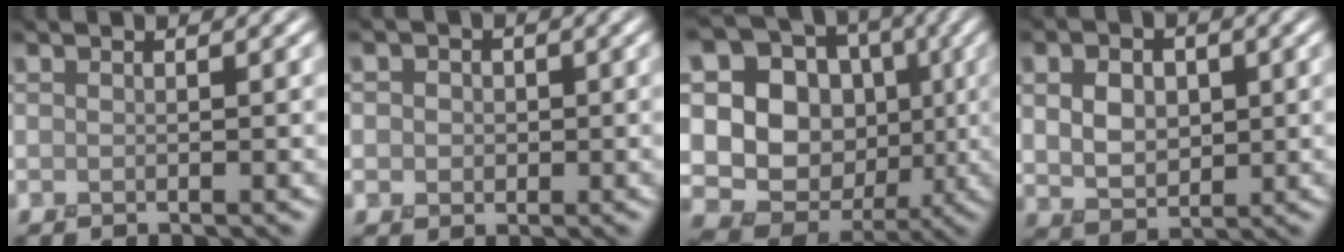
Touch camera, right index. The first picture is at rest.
{"total": 2.4, "force": [0.2, 2.1, 1.0], "torque": [-0.011, 0.007, -0.006]}
{"total": 17.6, "force": [0.8, 15.5, 8.3], "torque": [-0.192, 0.056, 0.002]}
{"total": 5.2, "force": [0.8, 3.8, 3.4], "torque": [-0.064, 0.009, 0.005]}